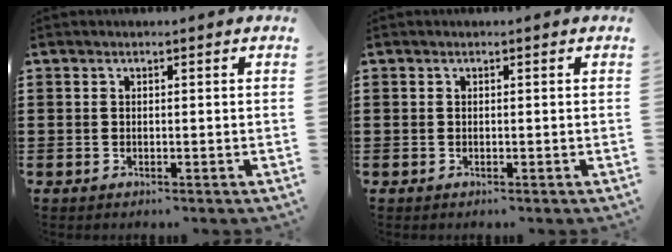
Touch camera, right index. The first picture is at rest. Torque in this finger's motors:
{"motor_torque": [0.72, 1.42, 0.00, 0.00]}